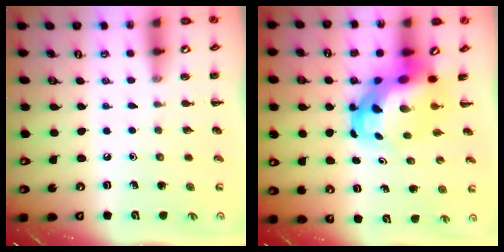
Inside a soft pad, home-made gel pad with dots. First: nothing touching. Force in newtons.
{"total": 7.0, "press": 6.7, "slide": 2.1}